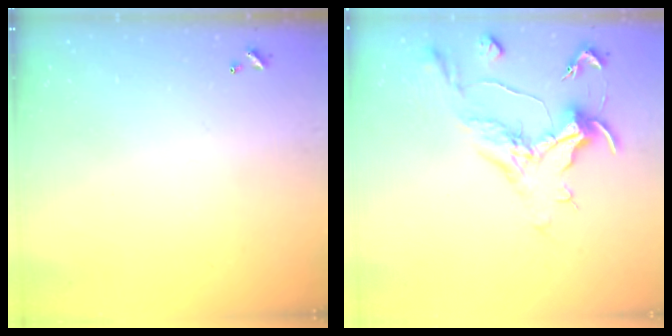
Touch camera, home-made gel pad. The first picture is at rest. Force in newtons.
{"total": 1.6, "press": 1.5, "slide": 0.6}